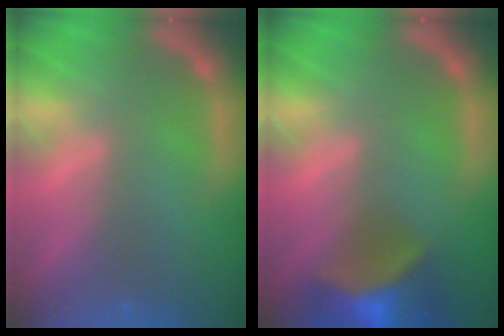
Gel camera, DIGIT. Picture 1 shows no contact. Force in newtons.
{"total": 9.5}